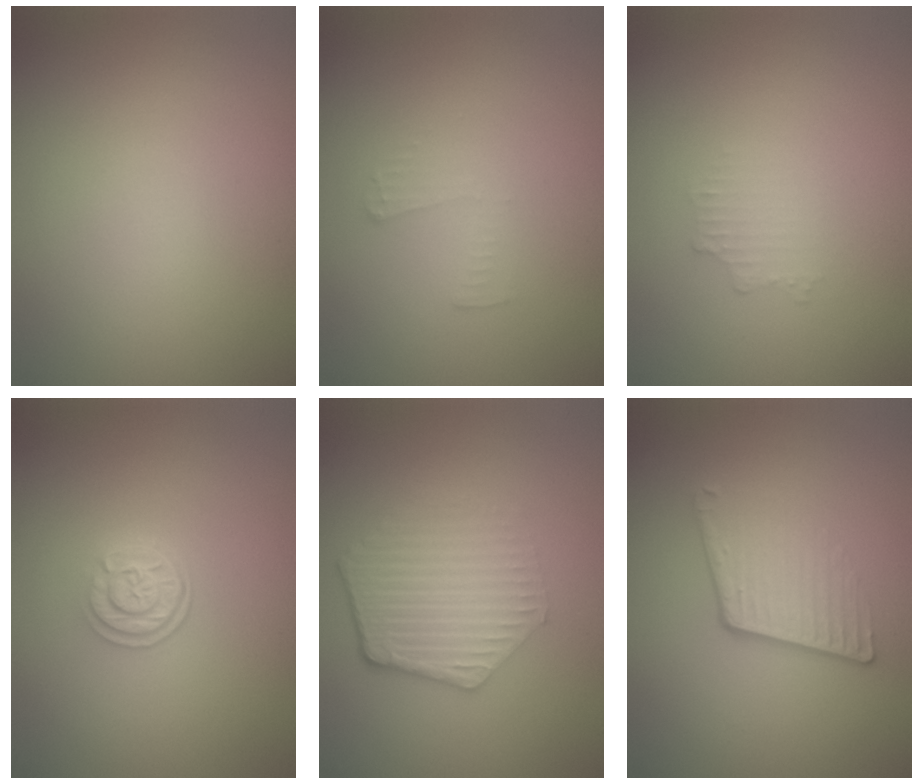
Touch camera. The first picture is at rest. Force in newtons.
{"total": 1.0, "press": 1.0, "slide": 0.0}
{"total": 0.6, "press": 0.4, "slide": 0.3}
{"total": 2.6, "press": 2.2, "slide": 1.3}
{"total": 4.3, "press": 3.3, "slide": 2.8}
{"total": 4.0, "press": 2.6, "slide": 3.1}